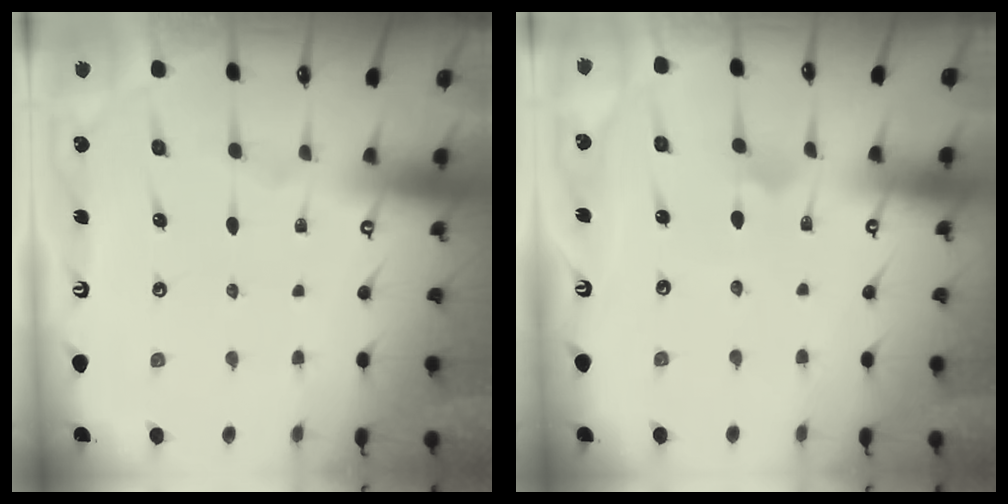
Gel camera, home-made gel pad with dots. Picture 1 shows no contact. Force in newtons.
{"total": 2.0, "press": 2.0, "slide": 0.1}